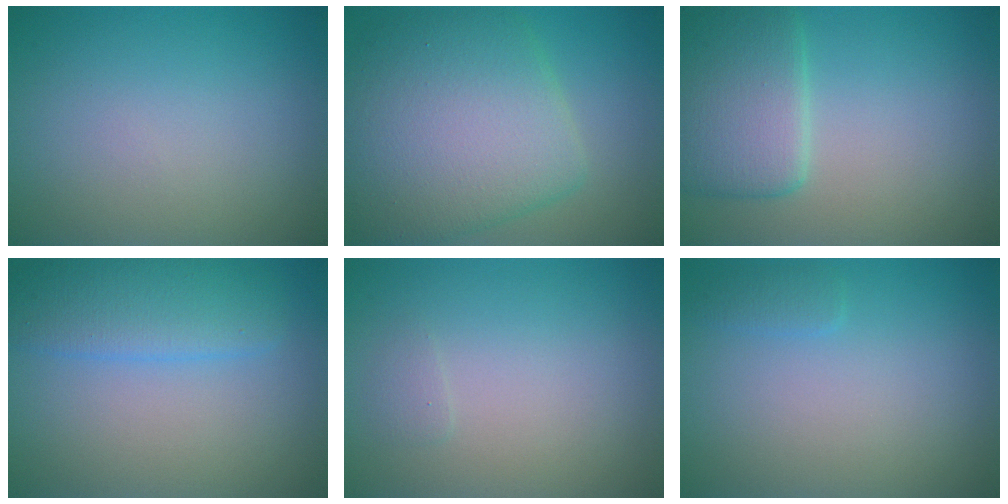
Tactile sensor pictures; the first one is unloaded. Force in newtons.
{"total": 9.6, "press": 9.6, "slide": 0.3}
{"total": 5.2, "press": 5.2, "slide": 0.4}
{"total": 4.2, "press": 4.1, "slide": 0.2}
{"total": 0.5, "press": 0.5, "slide": 0.0}
{"total": 0.9, "press": 0.9, "slide": 0.1}